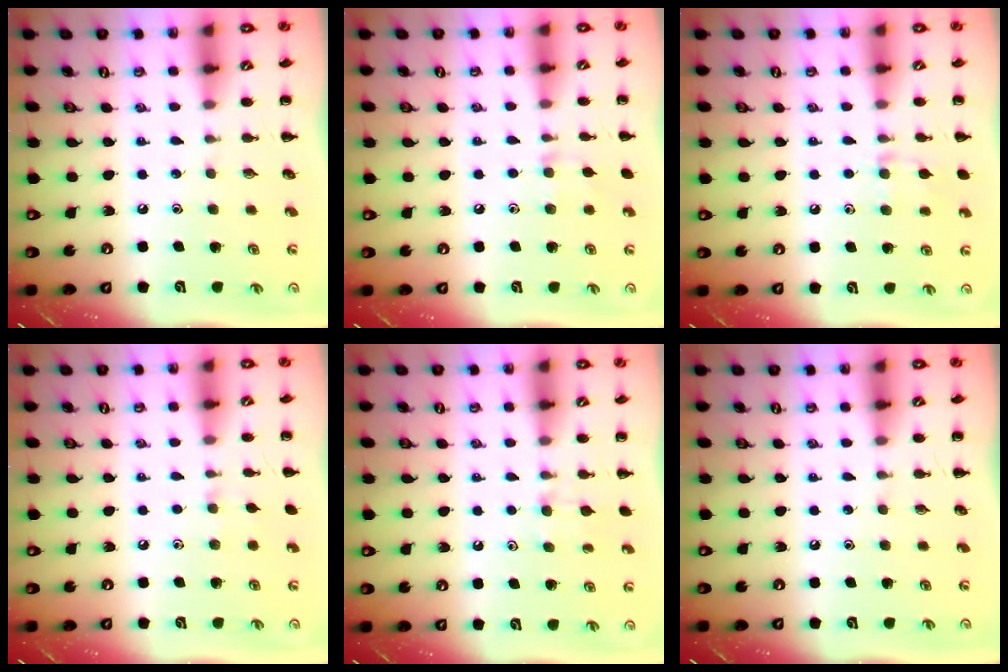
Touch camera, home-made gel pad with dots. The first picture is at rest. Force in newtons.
{"total": 7.1, "press": 6.8, "slide": 2.1}
{"total": 6.9, "press": 6.5, "slide": 2.3}
{"total": 3.5, "press": 3.2, "slide": 1.5}
{"total": 7.2, "press": 6.9, "slide": 1.9}
{"total": 0.0}